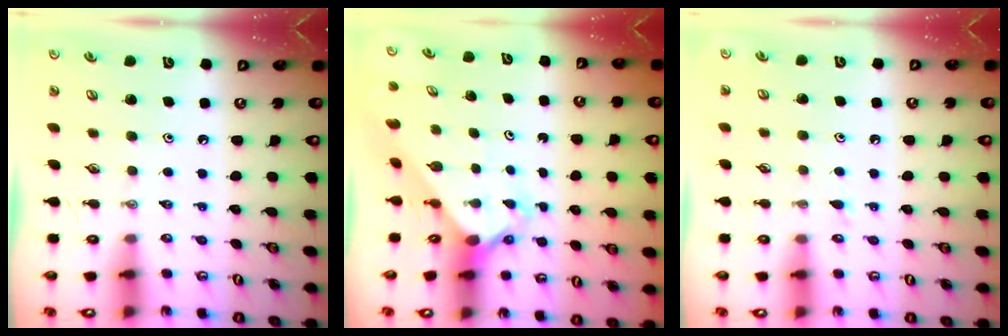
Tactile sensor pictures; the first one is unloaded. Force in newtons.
{"total": 2.7, "press": 2.6, "slide": 0.3}
{"total": 4.7, "press": 4.7, "slide": 0.4}